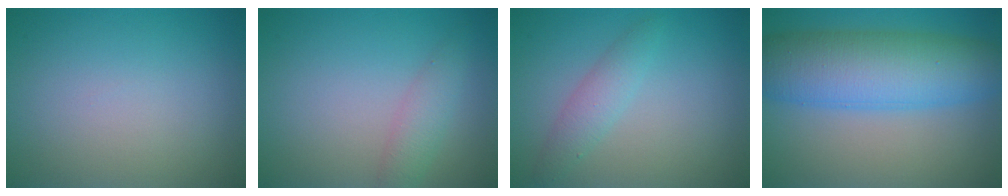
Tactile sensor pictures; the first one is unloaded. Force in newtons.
{"total": 2.2, "press": 2.2, "slide": 0.1}
{"total": 2.1, "press": 2.1, "slide": 0.1}
{"total": 9.5, "press": 9.5, "slide": 0.3}